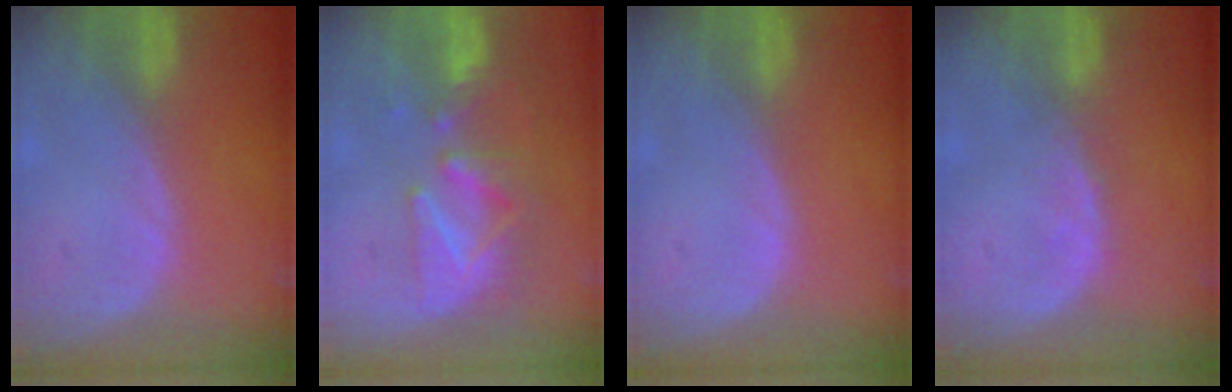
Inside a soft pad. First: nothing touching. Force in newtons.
{"total": 8.6, "press": 8.0, "slide": 3.1}
{"total": 0.0}
{"total": 1.4, "press": 1.4, "slide": 0.2}